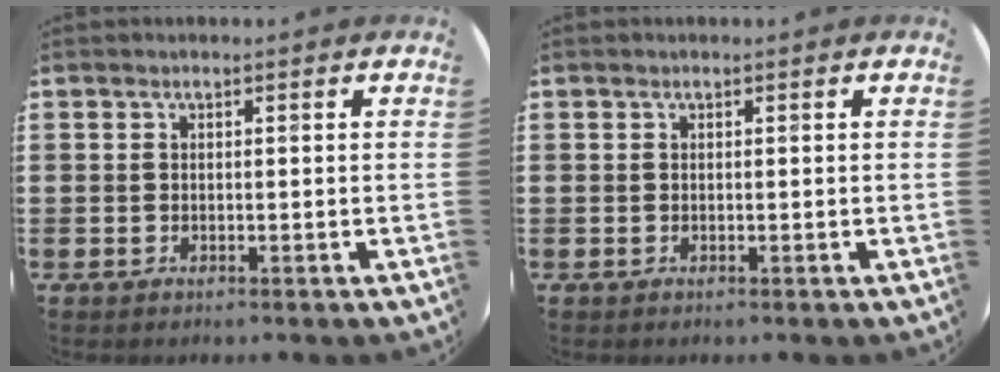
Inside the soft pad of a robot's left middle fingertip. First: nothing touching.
{"total": 0.0}